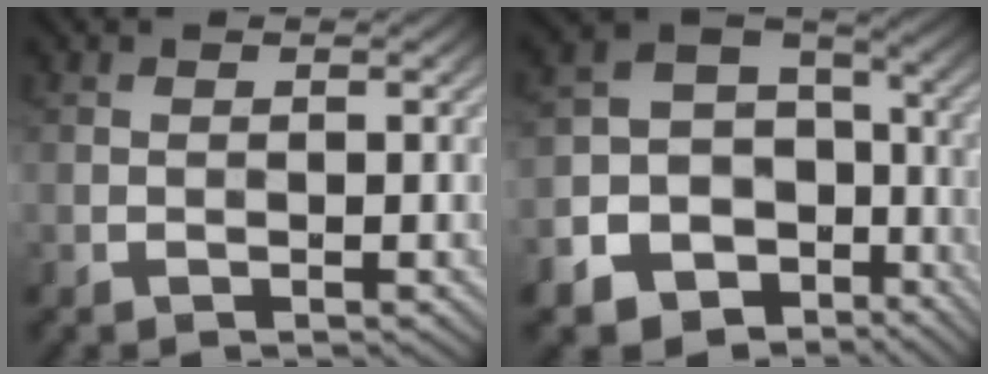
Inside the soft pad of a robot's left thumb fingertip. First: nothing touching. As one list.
[{"total": 14.5, "force": [-7.0, 10.9, 6.4], "torque": [-0.165, -0.038, -0.098]}]